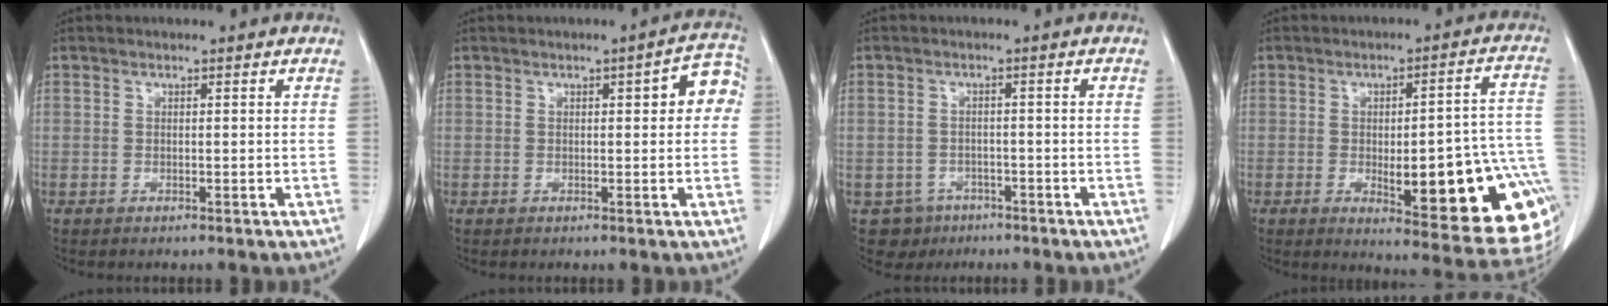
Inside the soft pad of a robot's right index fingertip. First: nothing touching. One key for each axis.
{"total": 5.0, "fx": 0.9, "fy": 1.6, "fz": 4.6, "tx": -0.044, "ty": 0.017, "tz": 0.004}
{"total": 4.3, "fx": -2.5, "fy": 3.6, "fz": 0.1, "tx": 0.001, "ty": 0.007, "tz": -0.031}
{"total": 21.7, "fx": -5.4, "fy": 5.1, "fz": 20.4, "tx": -0.159, "ty": 0.020, "tz": -0.046}